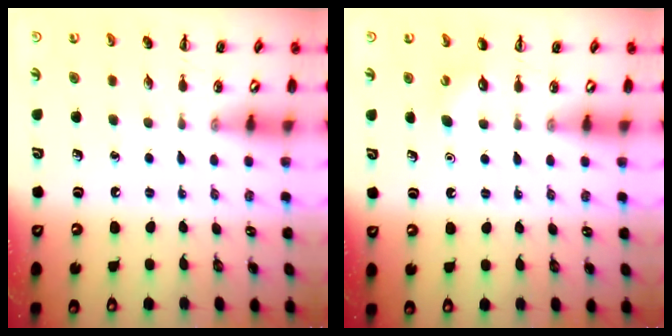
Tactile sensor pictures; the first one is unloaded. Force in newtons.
{"total": 2.8, "press": 2.7, "slide": 0.8}